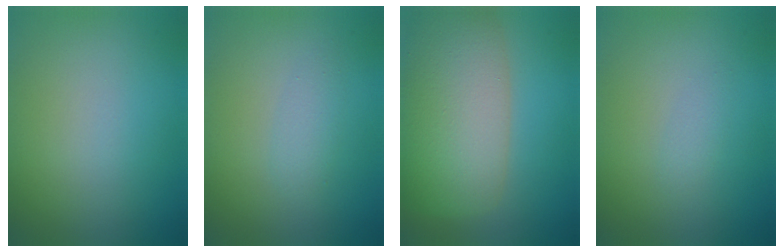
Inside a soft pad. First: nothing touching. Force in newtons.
{"total": 1.4, "press": 1.4, "slide": 0.0}
{"total": 10.6, "press": 10.6, "slide": 0.5}
{"total": 0.9, "press": 0.9, "slide": 0.1}